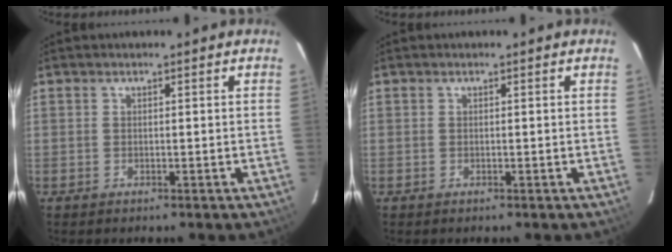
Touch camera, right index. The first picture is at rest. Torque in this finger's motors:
{"motor_torque": [0.00, 0.00, 0.01, 0.01]}